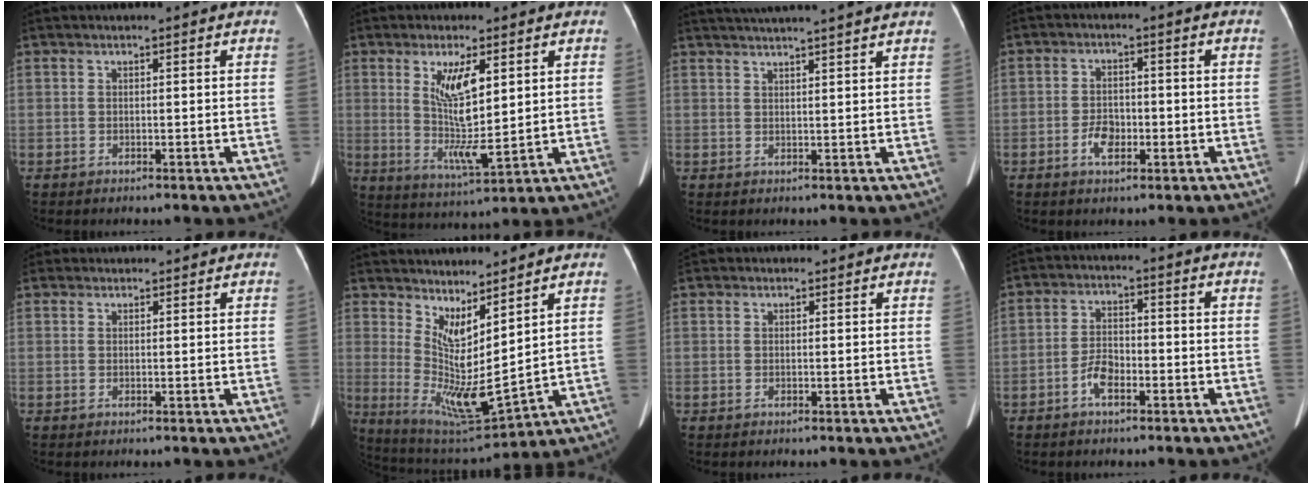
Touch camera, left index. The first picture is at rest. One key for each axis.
{"total": 8.6, "fx": 2.5, "fy": 1.5, "fz": 8.1, "tx": -0.155, "ty": -0.016, "tz": 0.050}
{"total": 12.9, "fx": 11.7, "fy": -0.9, "fz": 5.4, "tx": -0.093, "ty": 0.013, "tz": 0.152}
{"total": 4.0, "fx": -1.6, "fy": 2.1, "fz": 3.0, "tx": -0.060, "ty": 0.004, "tz": -0.027}
{"total": 2.8, "fx": 2.7, "fy": 0.8, "fz": -0.1, "tx": -0.002, "ty": 0.018, "tz": 0.039}
{"total": 9.2, "fx": 4.7, "fy": 1.7, "fz": 7.8, "tx": -0.158, "ty": -0.024, "tz": 0.108}
{"total": 1.8, "fx": 1.7, "fy": 0.6, "fz": -0.1, "tx": -0.002, "ty": 0.011, "tz": 0.025}
{"total": 4.1, "fx": -2.3, "fy": 1.7, "fz": 2.9, "tx": -0.061, "ty": 0.007, "tz": -0.045}